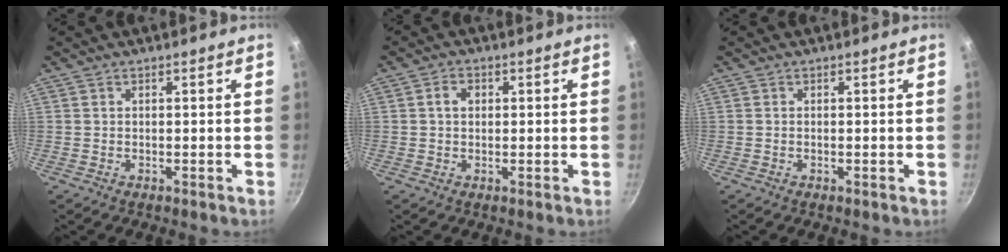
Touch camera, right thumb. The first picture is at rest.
{"total": 1.8, "force": [0.3, 1.4, 1.1], "torque": [-0.013, 0.006, 0.004]}
{"total": 0.0}